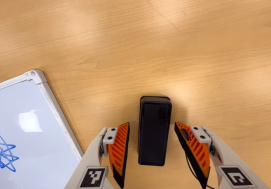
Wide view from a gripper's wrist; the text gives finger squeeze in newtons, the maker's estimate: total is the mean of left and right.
{"total": 0.0}